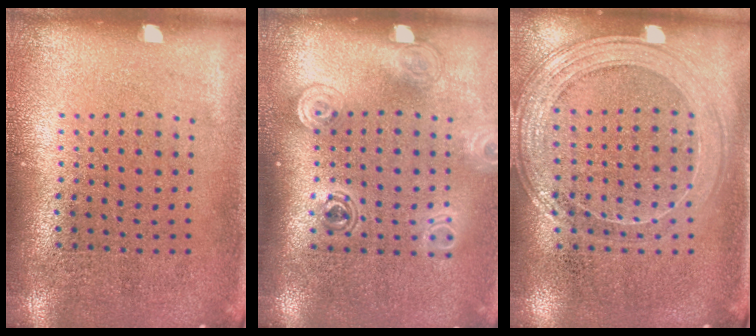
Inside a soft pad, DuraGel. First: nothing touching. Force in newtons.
{"total": 1.4, "press": 1.2, "slide": 0.8}
{"total": 1.5, "press": 1.4, "slide": 0.3}